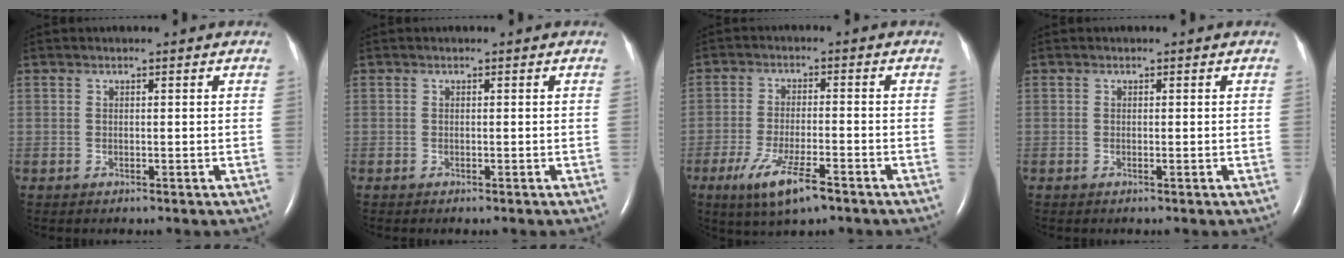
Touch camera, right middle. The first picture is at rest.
{"total": 0.0}
{"total": 8.0, "force": [-4.8, 1.4, 6.3], "torque": [-0.125, -0.017, -0.079]}
{"total": 0.0}